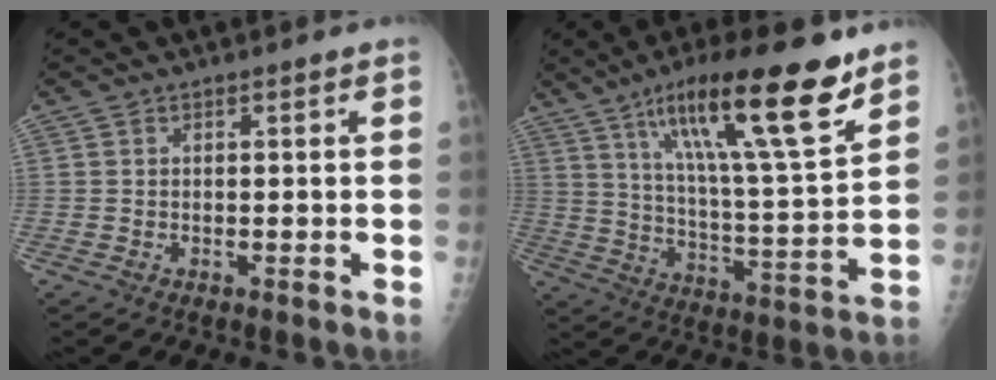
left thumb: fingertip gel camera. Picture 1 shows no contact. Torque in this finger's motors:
{"motor_torque": [0.93, 0.06, 1.68, -1.10, 0.44]}